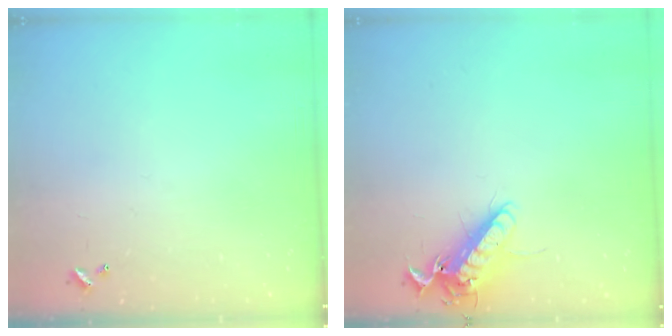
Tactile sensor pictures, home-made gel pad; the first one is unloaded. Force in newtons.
{"total": 12.8, "press": 12.7, "slide": 1.8}